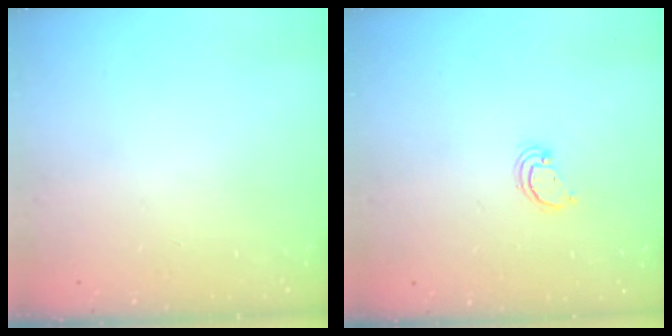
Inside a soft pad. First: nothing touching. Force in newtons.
{"total": 2.4, "press": 2.4, "slide": 0.2}